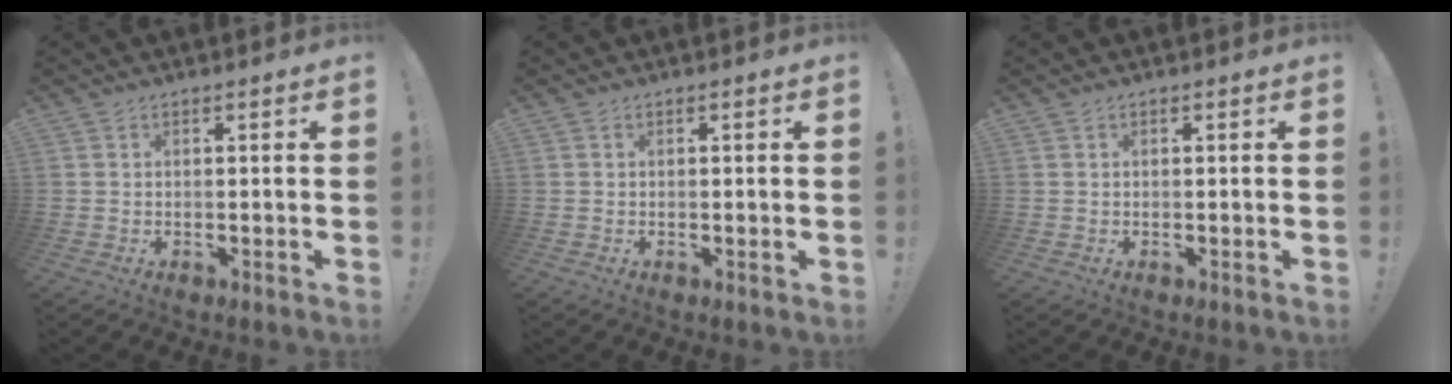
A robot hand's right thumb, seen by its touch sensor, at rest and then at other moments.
{"total": 0.5, "force": [0.0, 0.0, 0.5], "torque": [-0.007, -0.001, -0.001]}
{"total": 0.0}